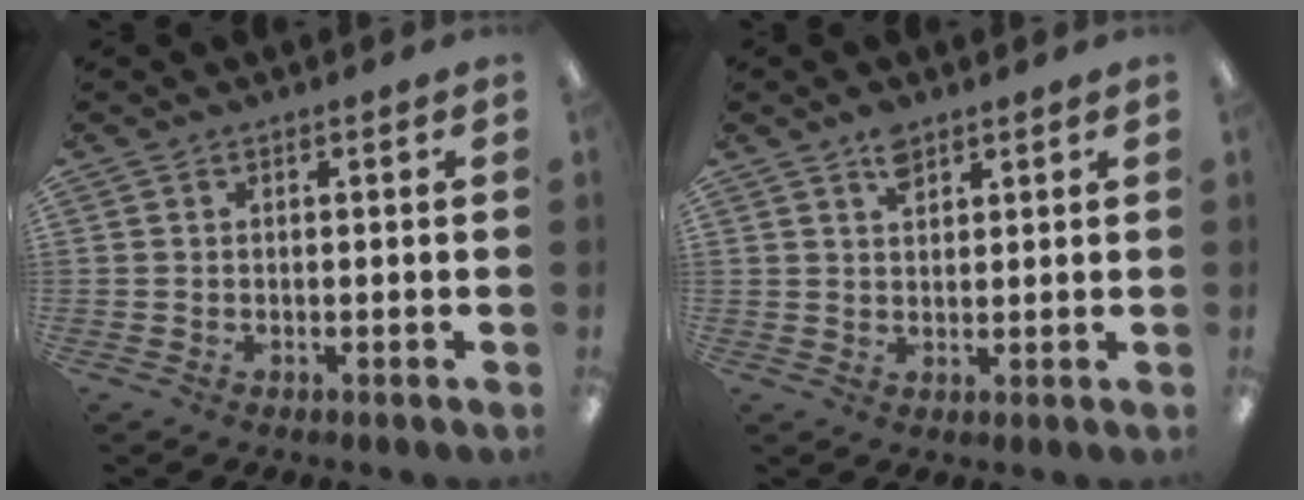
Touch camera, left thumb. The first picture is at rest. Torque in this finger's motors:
{"motor_torque": [0.40, 0.08, 0.48, 0.10, 0.02]}